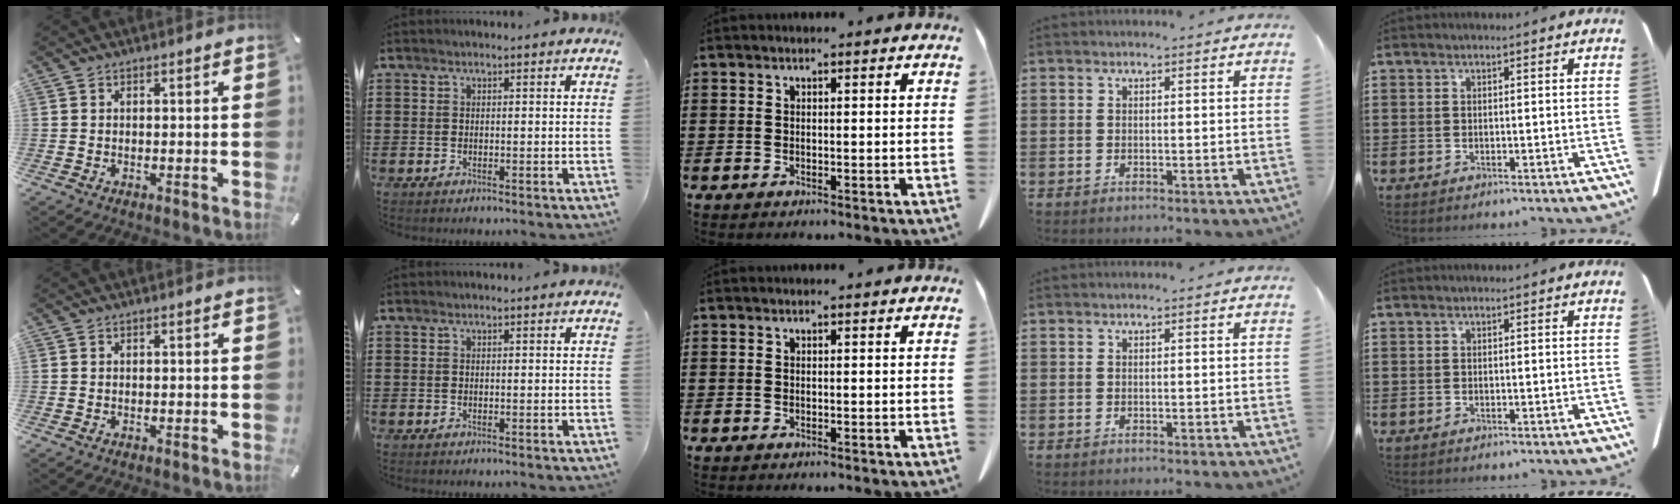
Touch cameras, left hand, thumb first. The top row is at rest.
{}